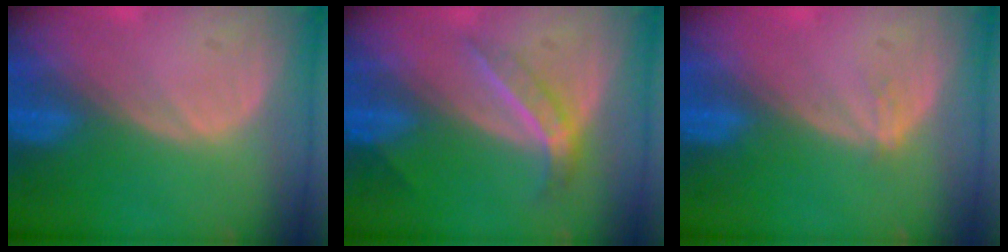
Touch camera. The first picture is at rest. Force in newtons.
{"total": 4.7, "press": 4.2, "slide": 2.2}
{"total": 1.2, "press": 0.8, "slide": 0.8}